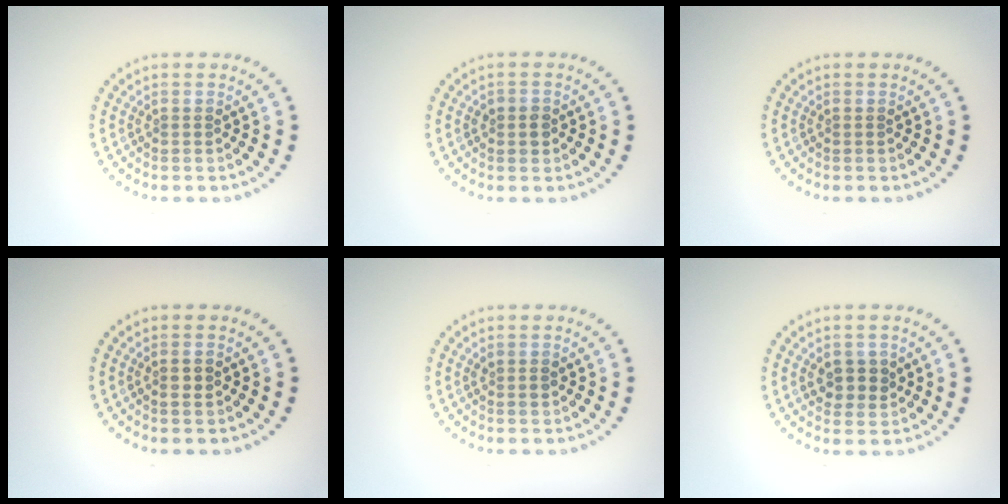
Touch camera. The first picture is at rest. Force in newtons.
{"total": 1.4, "press": 1.4, "slide": 0.3}
{"total": 0.0}
{"total": 0.9, "press": 0.9, "slide": 0.2}
{"total": 0.8, "press": 0.8, "slide": 0.2}
{"total": 2.4, "press": 2.3, "slide": 0.7}